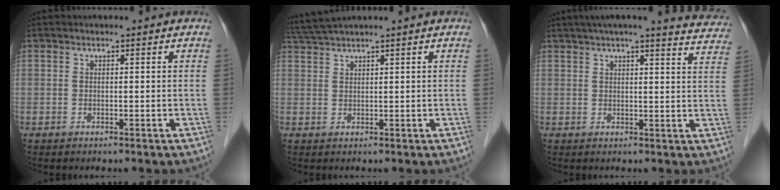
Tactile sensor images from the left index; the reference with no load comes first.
{"total": 3.4, "force": [2.9, -1.2, 1.2], "torque": [-0.032, 0.016, 0.066]}
{"total": 17.3, "force": [15.8, 1.6, 6.9], "torque": [-0.084, -0.012, 0.178]}